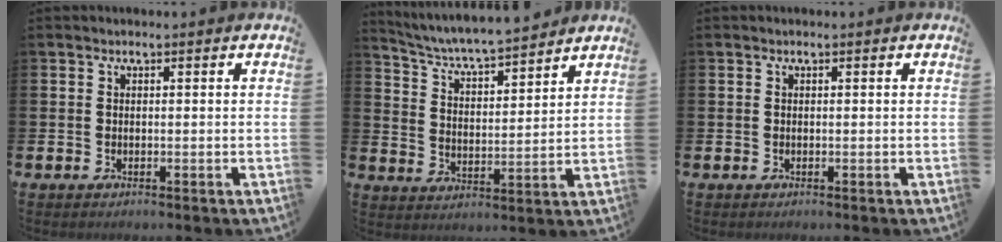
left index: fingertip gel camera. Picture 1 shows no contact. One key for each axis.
{"total": 5.2, "fx": 5.0, "fy": 0.2, "fz": 1.5, "tx": -0.059, "ty": -0.044, "tz": 0.084}
{"total": 0.0}